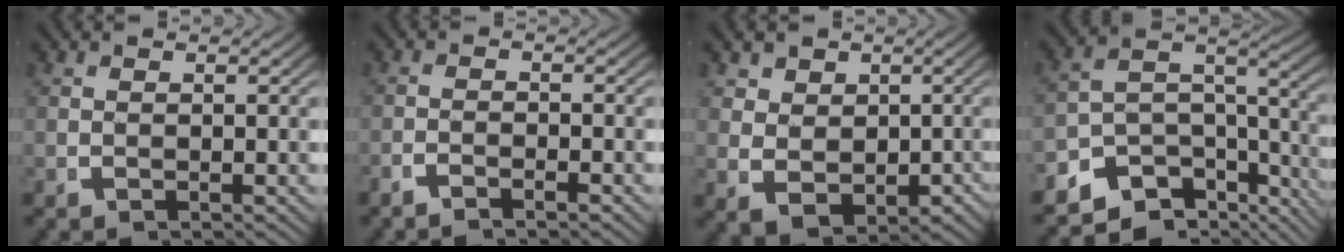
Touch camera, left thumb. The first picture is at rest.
{"total": 1.6, "force": [-1.5, 0.3, 0.4], "torque": [-0.004, -0.001, -0.034]}
{"total": 5.7, "force": [-0.4, 4.7, 3.1], "torque": [-0.079, -0.045, 0.019]}
{"total": 9.7, "force": [-4.2, 5.5, 6.8], "torque": [-0.103, -0.009, -0.076]}